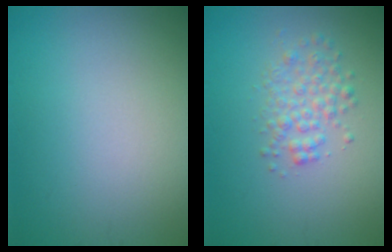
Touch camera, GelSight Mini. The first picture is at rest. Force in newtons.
{"total": 2.5, "press": 2.5, "slide": 0.0}